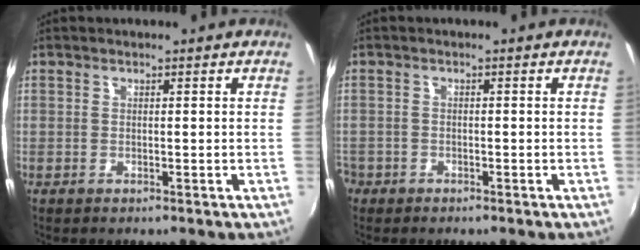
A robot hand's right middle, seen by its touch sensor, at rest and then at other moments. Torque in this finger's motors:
{"motor_torque": [0.98, -0.80, 0.43, 0.01]}